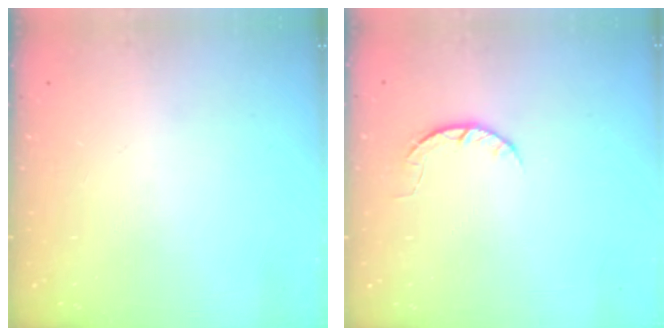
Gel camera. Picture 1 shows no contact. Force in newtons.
{"total": 4.5, "press": 4.5, "slide": 0.7}